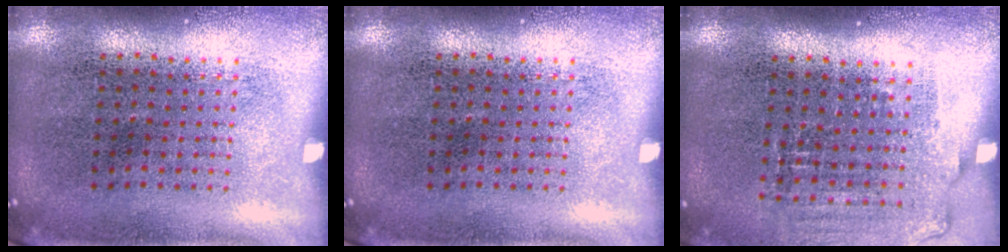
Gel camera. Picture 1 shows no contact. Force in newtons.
{"total": 0.0}
{"total": 1.1, "press": 1.1, "slide": 0.4}